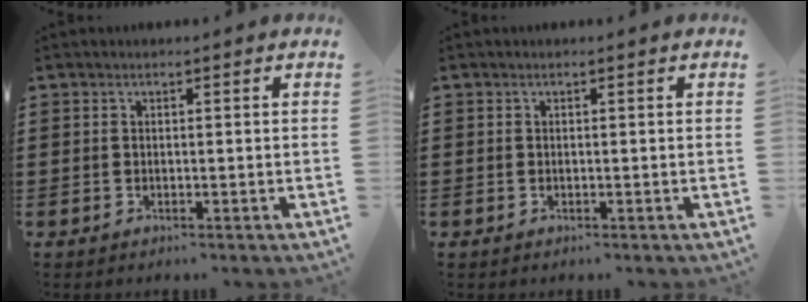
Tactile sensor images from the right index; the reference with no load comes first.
{"total": 0.0}